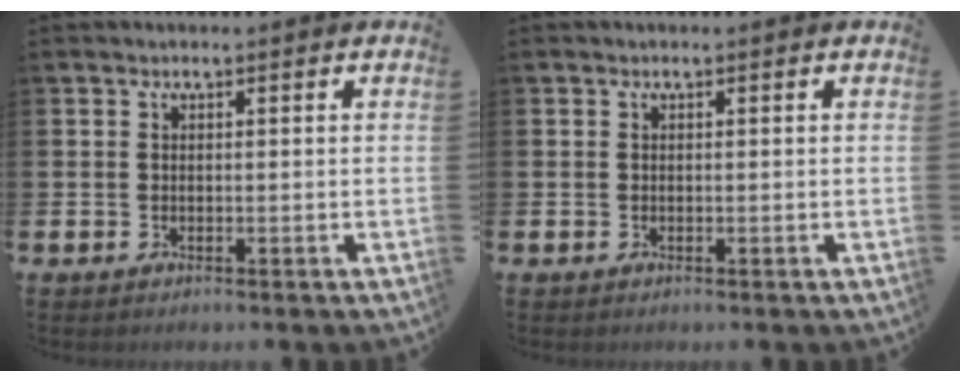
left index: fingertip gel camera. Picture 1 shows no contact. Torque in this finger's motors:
{"motor_torque": [-0.06, -0.02, 0.00, 0.00]}